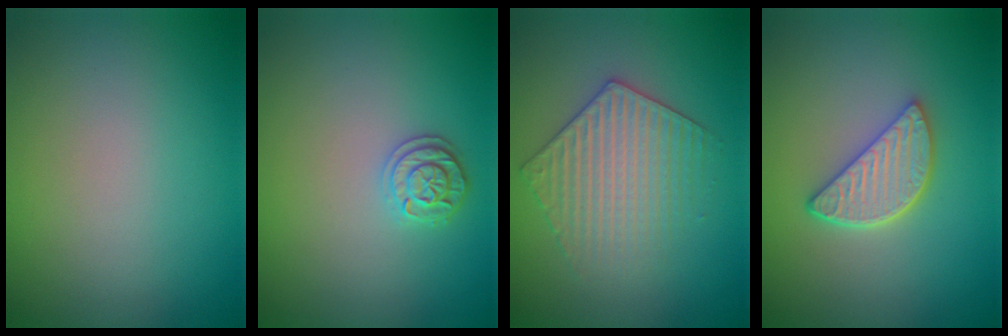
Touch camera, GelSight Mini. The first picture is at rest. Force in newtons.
{"total": 1.9, "press": 1.9, "slide": 0.3}
{"total": 3.6, "press": 3.5, "slide": 0.5}
{"total": 3.9, "press": 3.3, "slide": 2.2}